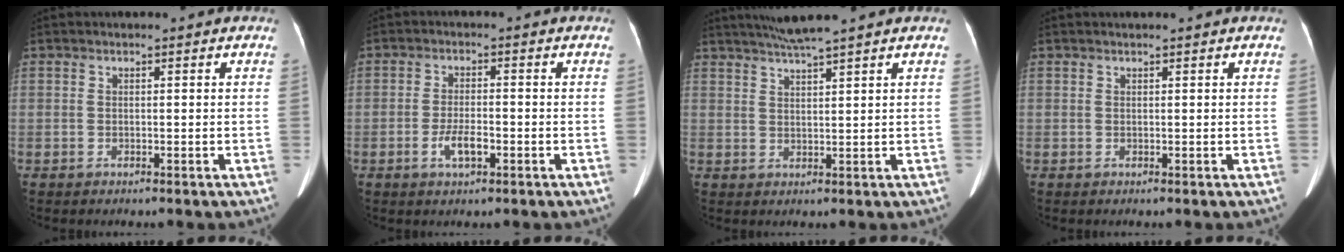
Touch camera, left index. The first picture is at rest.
{"total": 3.8, "force": [-1.6, 1.2, 3.2], "torque": [-0.067, 0.000, -0.028]}
{"total": 4.7, "force": [4.0, -1.2, 2.1], "torque": [-0.039, 0.010, 0.077]}
{"total": 0.7, "force": [0.6, -0.1, 0.3], "torque": [-0.006, 0.013, 0.013]}